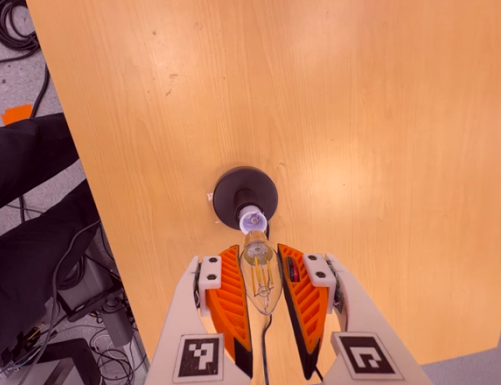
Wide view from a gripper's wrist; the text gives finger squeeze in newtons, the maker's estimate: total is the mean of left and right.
{"total": 13.7, "left": 14.2, "right": 13.2}